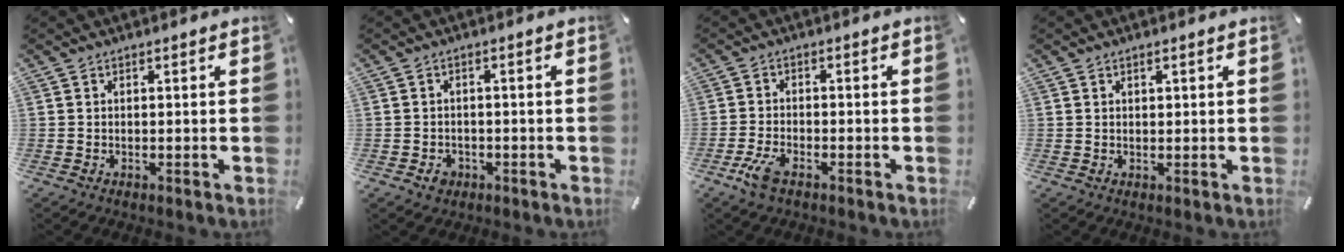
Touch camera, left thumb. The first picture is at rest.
{"total": 2.9, "force": [-1.3, 2.3, 1.1], "torque": [-0.018, 0.007, -0.026]}
{"total": 5.0, "force": [-3.0, 1.8, 3.6], "torque": [-0.095, -0.002, -0.061]}
{"total": 1.0, "force": [0.5, 0.5, 0.7], "torque": [-0.015, 0.003, 0.008]}